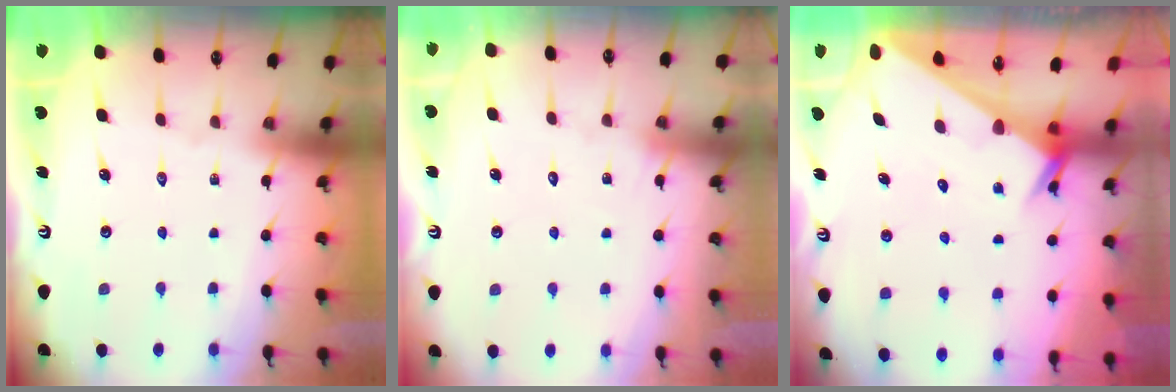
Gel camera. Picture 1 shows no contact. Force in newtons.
{"total": 6.1, "press": 6.1, "slide": 0.5}
{"total": 2.2, "press": 2.2, "slide": 0.1}